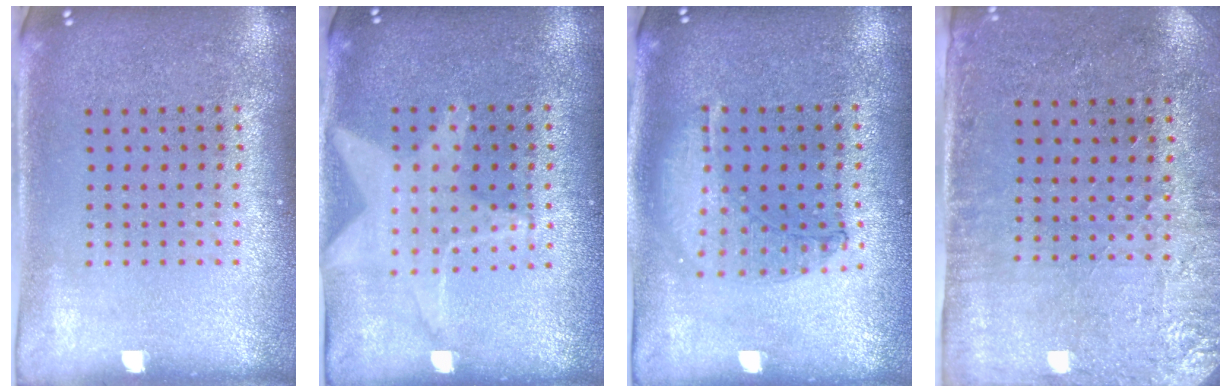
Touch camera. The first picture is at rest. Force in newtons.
{"total": 1.0, "press": 1.0, "slide": 0.2}
{"total": 1.0, "press": 1.0, "slide": 0.1}
{"total": 2.8, "press": 2.3, "slide": 1.6}